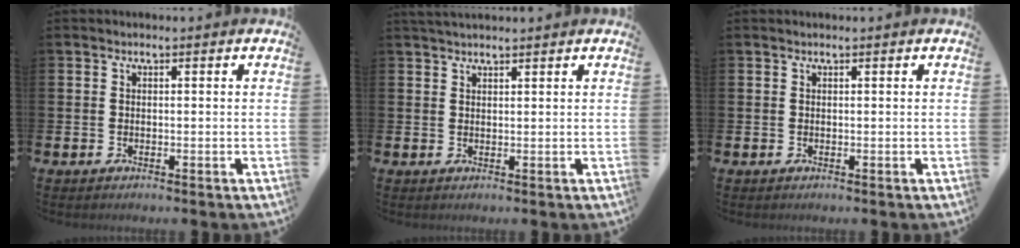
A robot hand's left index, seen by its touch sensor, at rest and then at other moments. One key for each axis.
{"total": 1.8, "fx": 1.8, "fy": 0.3, "fz": 0.4, "tx": -0.007, "ty": -0.001, "tz": 0.032}
{"total": 0.0}